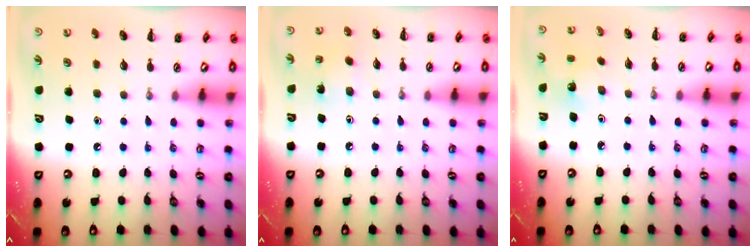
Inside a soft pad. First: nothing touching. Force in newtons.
{"total": 2.7, "press": 2.6, "slide": 0.8}
{"total": 1.6, "press": 1.5, "slide": 0.7}